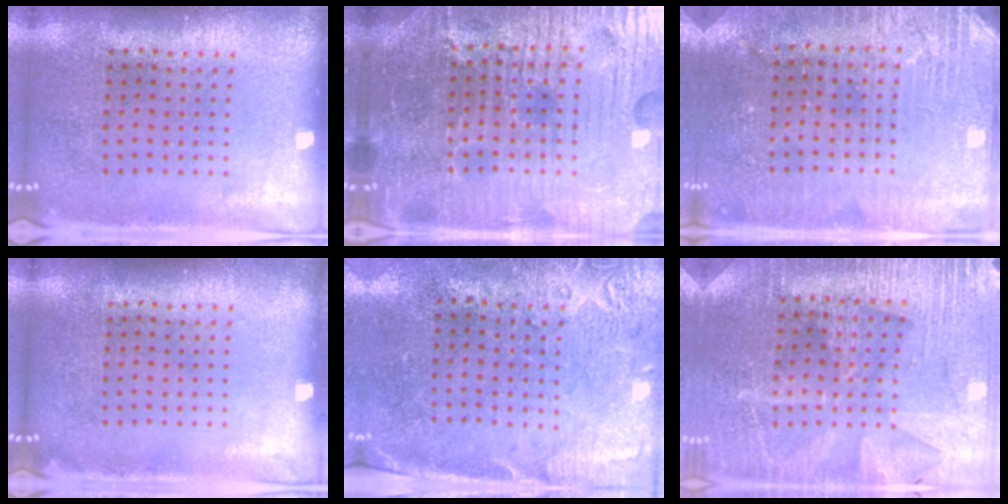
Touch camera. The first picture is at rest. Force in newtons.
{"total": 6.3, "press": 5.8, "slide": 2.5}
{"total": 2.9, "press": 2.9, "slide": 0.4}
{"total": 0.0}
{"total": 2.7, "press": 2.3, "slide": 1.4}
{"total": 3.3, "press": 3.3, "slide": 0.7}